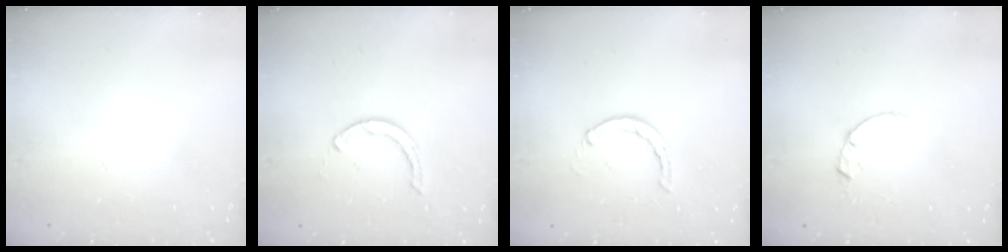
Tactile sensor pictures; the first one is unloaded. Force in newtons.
{"total": 2.6, "press": 2.6, "slide": 0.1}
{"total": 2.8, "press": 2.7, "slide": 0.4}
{"total": 1.5, "press": 1.5, "slide": 0.3}